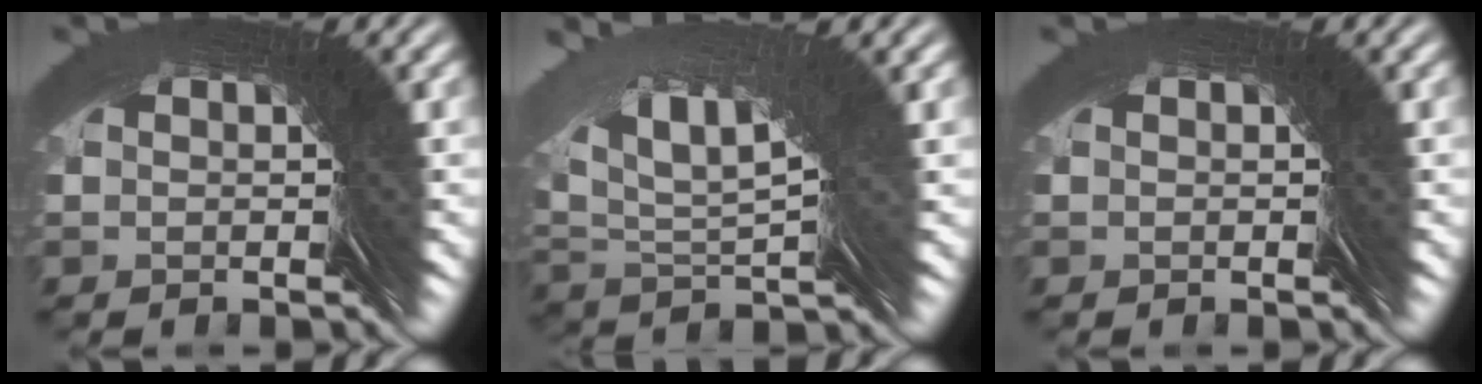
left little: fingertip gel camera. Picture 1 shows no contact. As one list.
[{"total": 3.4, "force": [2.5, -0.7, 2.2], "torque": [-0.046, 0.027, 0.039]}, {"total": 0.0}]